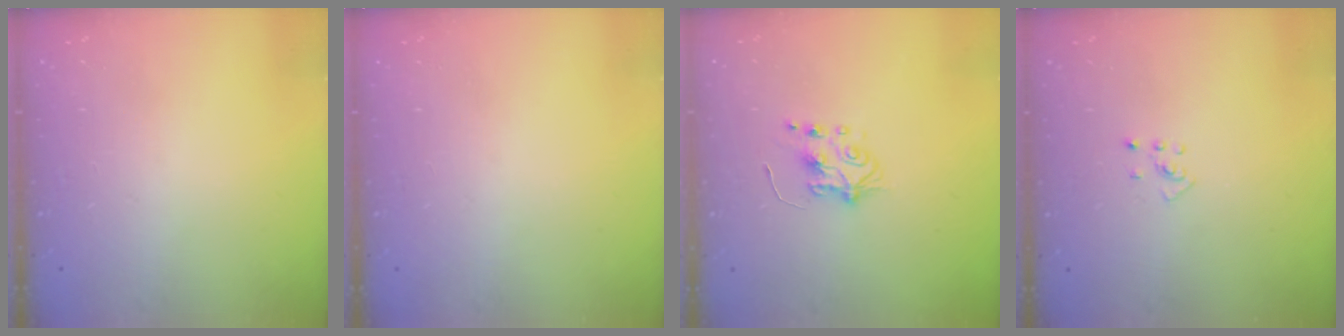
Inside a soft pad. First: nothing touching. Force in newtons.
{"total": 0.0}
{"total": 5.8, "press": 5.8, "slide": 0.6}
{"total": 2.7, "press": 2.7, "slide": 0.5}